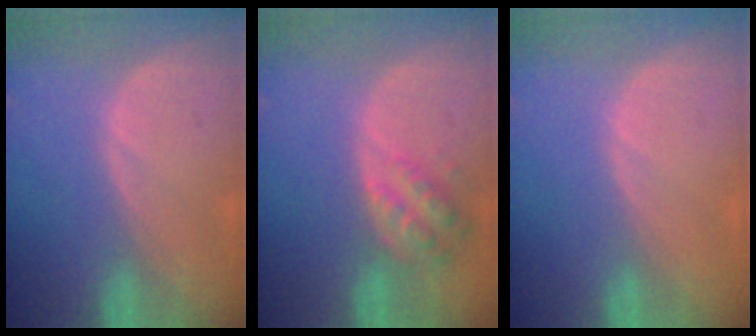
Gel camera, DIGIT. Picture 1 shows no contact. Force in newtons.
{"total": 6.0, "press": 5.5, "slide": 2.3}
{"total": 0.0}